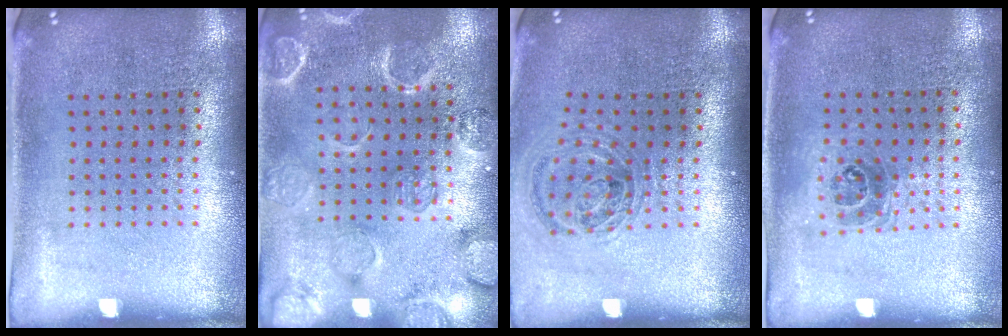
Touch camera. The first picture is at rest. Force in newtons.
{"total": 2.3, "press": 2.3, "slide": 0.4}
{"total": 1.1, "press": 1.0, "slide": 0.3}
{"total": 1.0, "press": 0.9, "slide": 0.4}